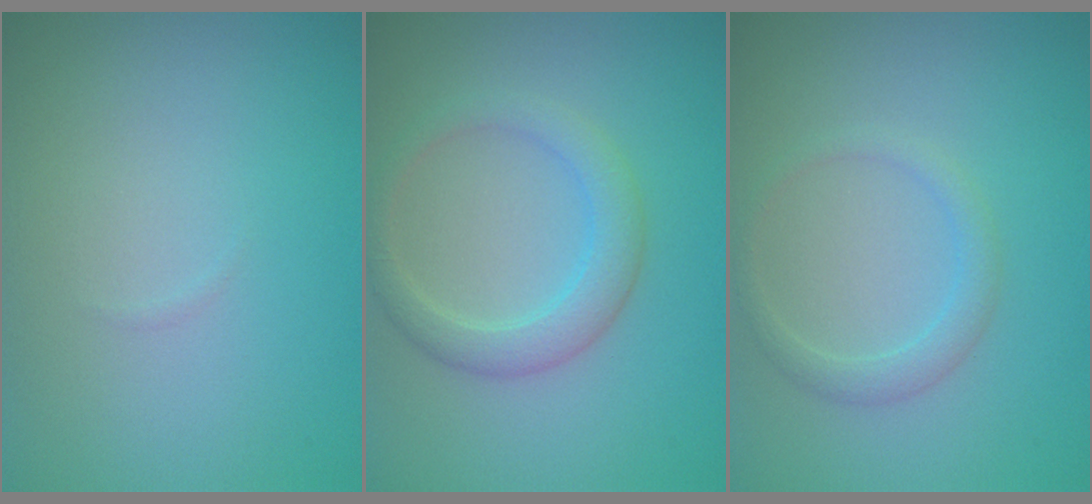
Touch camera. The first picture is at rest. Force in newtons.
{"total": 2.9, "press": 2.9, "slide": 0.2}
{"total": 1.7, "press": 1.7, "slide": 0.1}